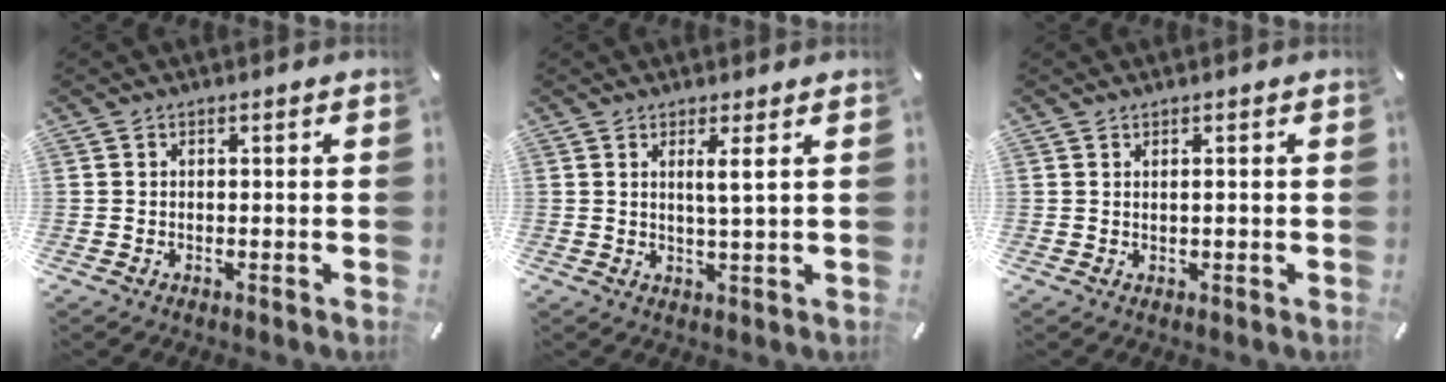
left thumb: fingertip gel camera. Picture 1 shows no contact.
{"total": 3.7, "force": [1.6, -0.2, 3.3], "torque": [-0.069, -0.003, 0.024]}
{"total": 0.8, "force": [0.3, 0.1, 0.7], "torque": [-0.013, 0.002, 0.005]}